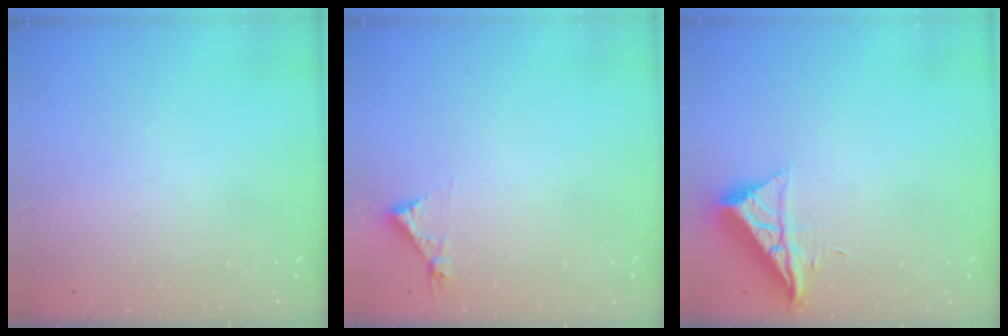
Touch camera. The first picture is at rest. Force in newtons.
{"total": 4.3, "press": 4.3, "slide": 0.5}
{"total": 7.4, "press": 7.4, "slide": 0.3}